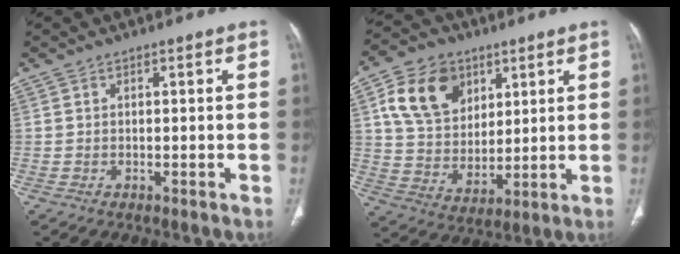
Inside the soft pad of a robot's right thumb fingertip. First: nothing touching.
{"total": 15.4, "force": [6.3, 11.4, 8.2], "torque": [-0.120, -0.023, 0.123]}